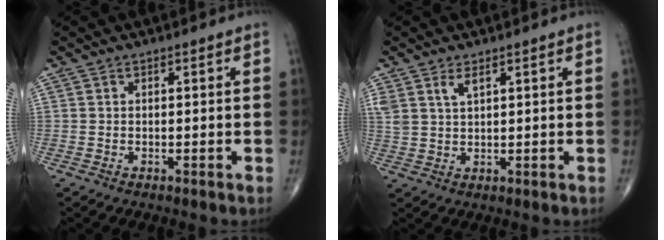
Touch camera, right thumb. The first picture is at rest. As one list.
[{"total": 3.8, "force": [2.3, 1.7, 2.5], "torque": [-0.050, -0.007, 0.051]}]